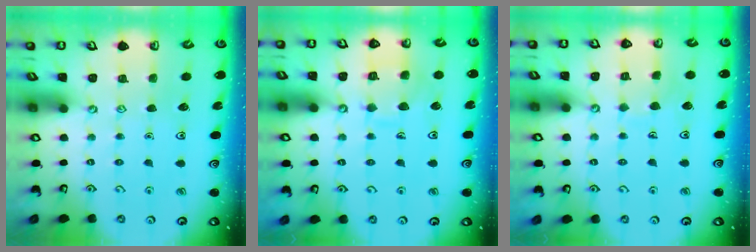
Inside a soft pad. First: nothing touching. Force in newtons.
{"total": 9.2, "press": 9.2, "slide": 0.7}
{"total": 5.5, "press": 5.5, "slide": 0.3}